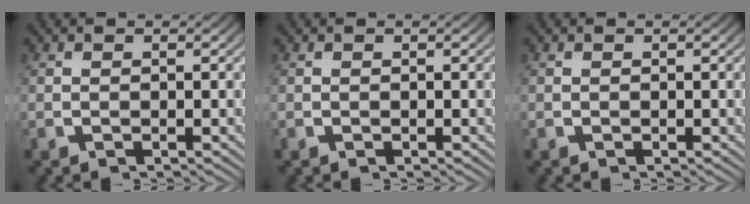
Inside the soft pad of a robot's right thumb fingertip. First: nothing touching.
{"total": 0.0}
{"total": 0.0}